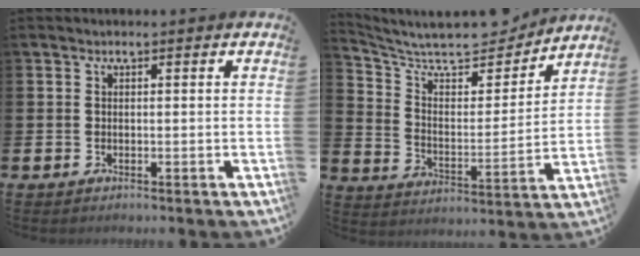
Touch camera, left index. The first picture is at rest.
{"total": 9.2, "force": [8.2, 2.6, 3.1], "torque": [-0.089, -0.063, 0.139]}